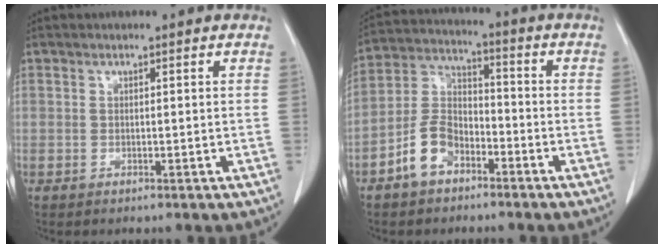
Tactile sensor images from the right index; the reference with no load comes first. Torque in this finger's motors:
{"motor_torque": [0.43, -0.43, -0.04, -0.05]}